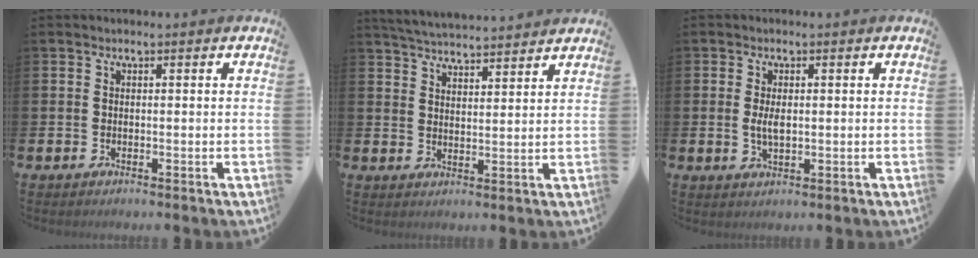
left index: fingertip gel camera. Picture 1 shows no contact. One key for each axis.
{"total": 4.8, "fx": 4.8, "fy": 0.0, "fz": 0.2, "tx": -0.020, "ty": -0.030, "tz": 0.086}
{"total": 2.6, "fx": 0.3, "fy": 1.2, "fz": 2.3, "tx": -0.034, "ty": -0.001, "tz": 0.001}